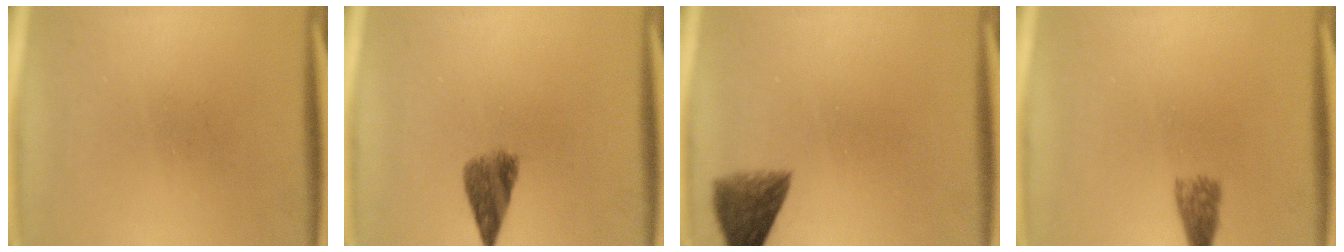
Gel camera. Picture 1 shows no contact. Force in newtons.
{"total": 4.7}
{"total": 5.7}
{"total": 2.7}